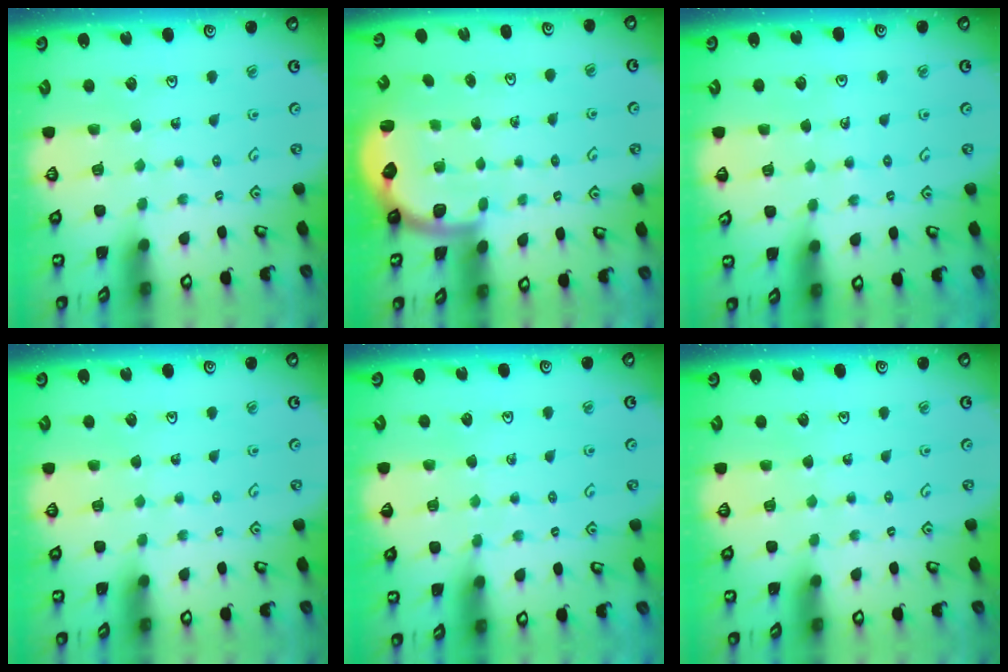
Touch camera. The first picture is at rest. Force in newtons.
{"total": 2.3, "press": 2.0, "slide": 1.2}
{"total": 3.9, "press": 3.9, "slide": 0.4}
{"total": 0.0}
{"total": 2.7, "press": 2.7, "slide": 0.4}
{"total": 0.0}